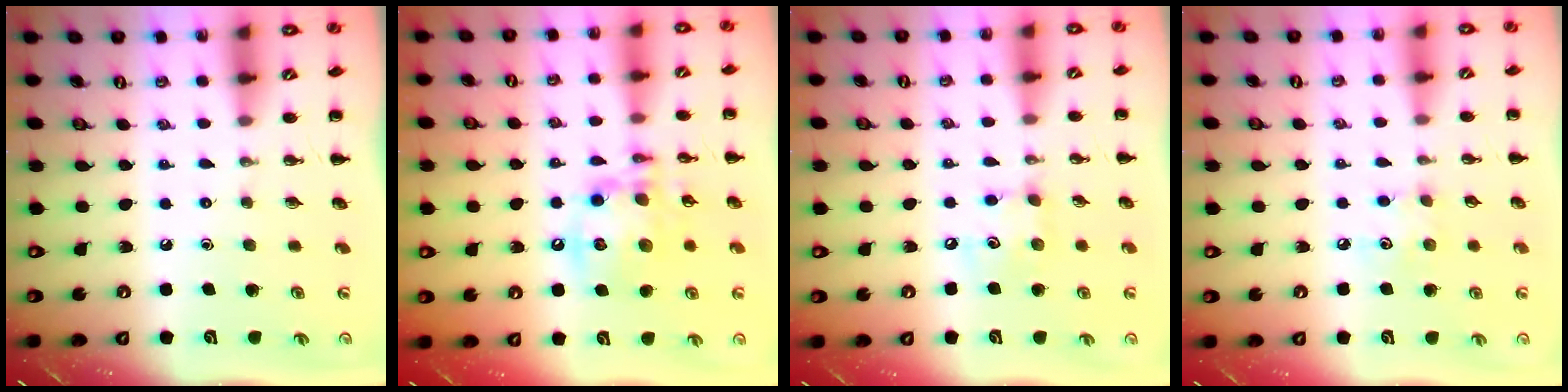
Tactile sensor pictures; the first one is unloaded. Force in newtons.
{"total": 13.9, "press": 13.6, "slide": 3.1}
{"total": 6.0, "press": 5.9, "slide": 0.8}
{"total": 5.1, "press": 5.0, "slide": 0.9}